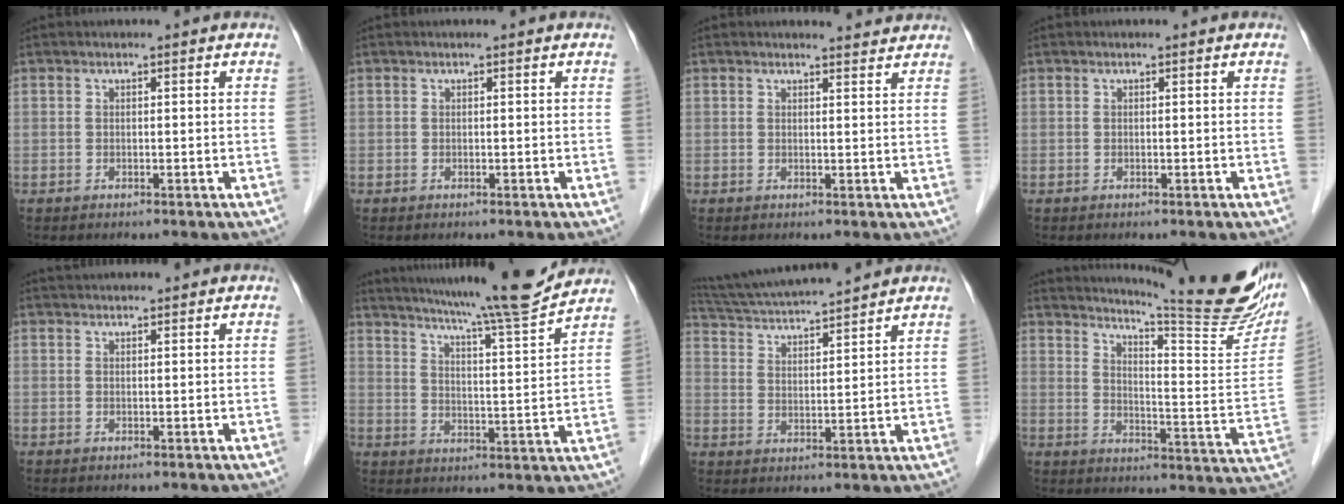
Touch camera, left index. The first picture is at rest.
{"total": 0.0}
{"total": 2.5, "force": [2.5, 0.0, 0.0], "torque": [-0.007, -0.005, 0.026]}
{"total": 0.0}
{"total": 4.9, "force": [4.7, 0.5, 1.2], "torque": [-0.012, 0.035, 0.061]}
{"total": 15.7, "force": [14.2, -1.5, 6.5], "torque": [-0.110, -0.031, 0.198]}
{"total": 15.5, "force": [14.2, 0.3, 6.2], "torque": [-0.122, 0.024, 0.231]}
{"total": 23.2, "force": [19.8, 1.1, 12.2], "torque": [-0.177, -0.082, 0.248]}